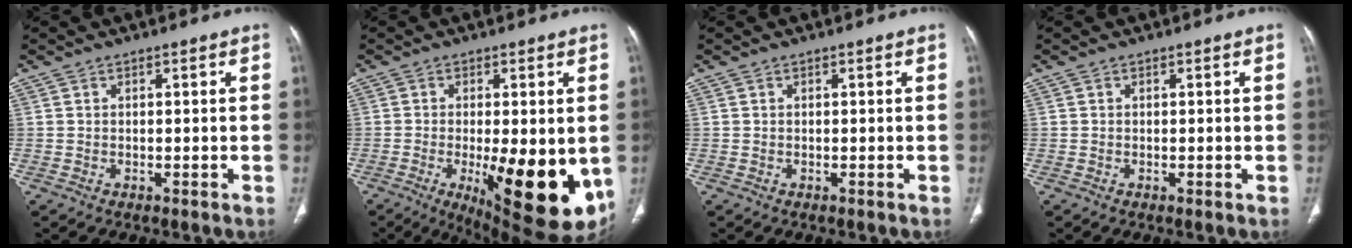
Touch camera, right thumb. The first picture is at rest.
{"total": 18.6, "force": [-4.3, 6.4, 16.9], "torque": [-0.194, -0.026, -0.037]}
{"total": 0.0}
{"total": 0.0}